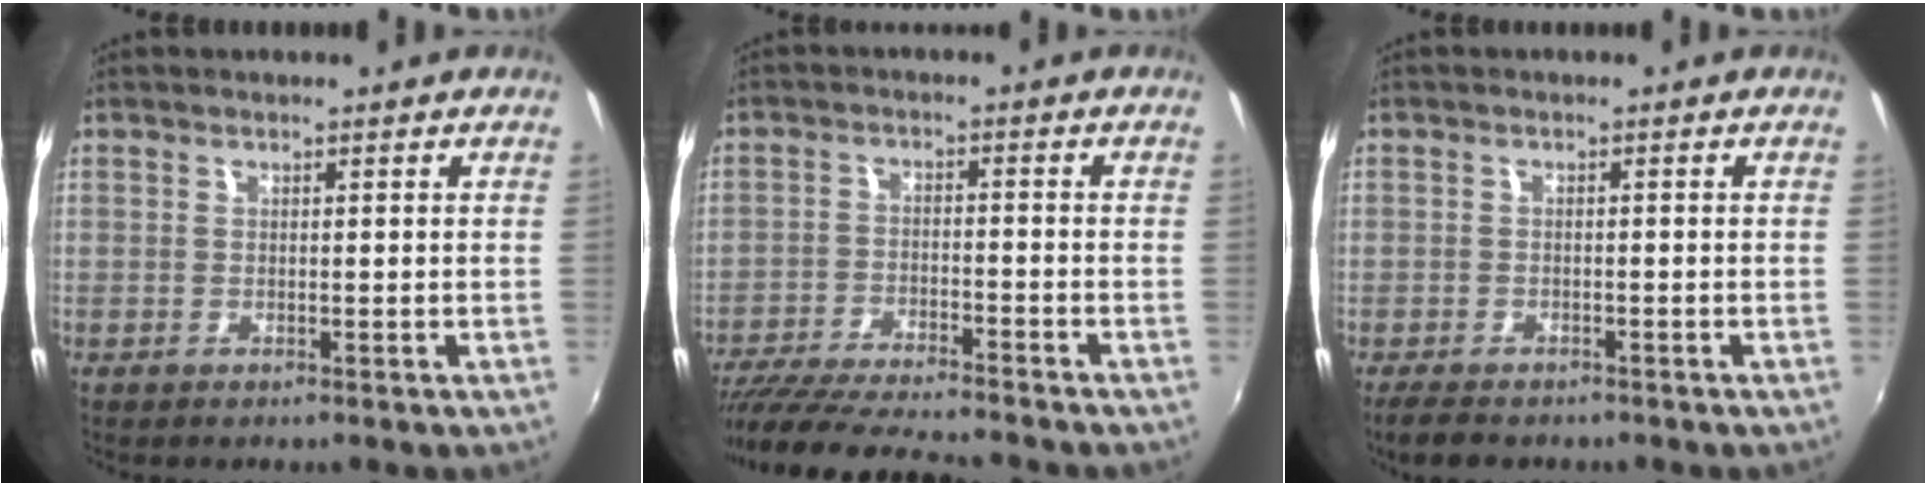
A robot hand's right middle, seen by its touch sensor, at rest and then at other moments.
{"total": 15.7, "force": [-14.0, 1.8, 6.9], "torque": [-0.147, -0.023, -0.232]}
{"total": 4.2, "force": [-3.1, 2.4, 1.5], "torque": [-0.032, 0.000, -0.049]}